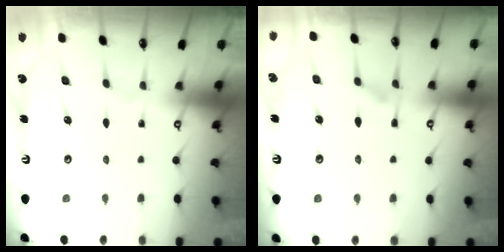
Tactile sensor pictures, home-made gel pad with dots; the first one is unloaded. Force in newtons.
{"total": 1.3, "press": 0.3, "slide": 1.2}